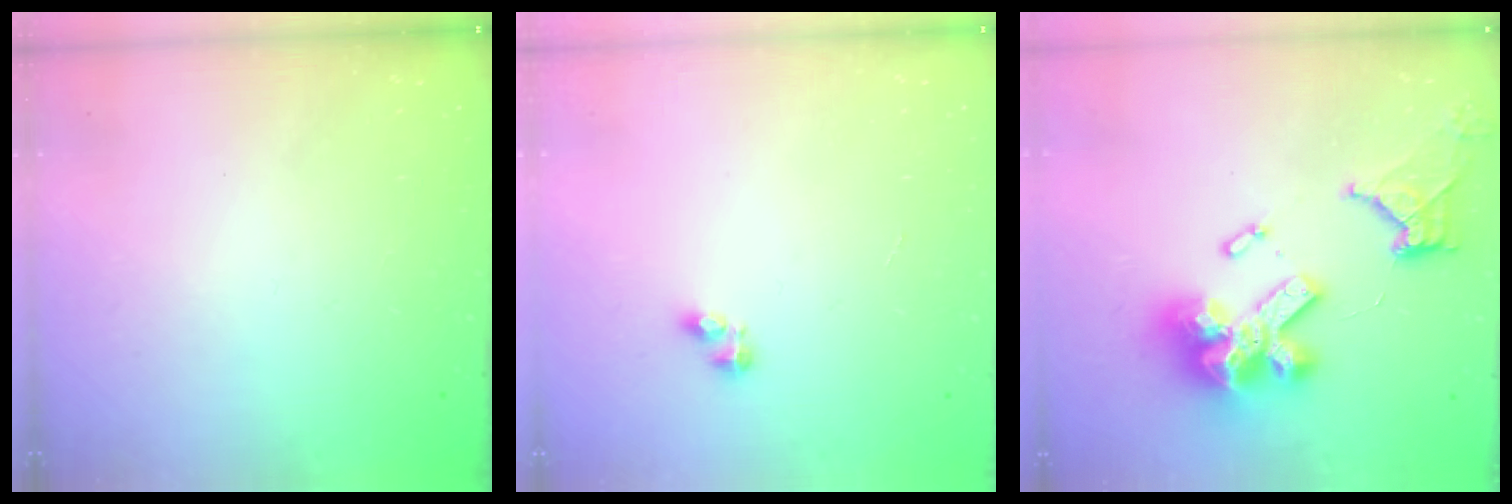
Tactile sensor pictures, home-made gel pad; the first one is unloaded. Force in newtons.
{"total": 2.5, "press": 2.5, "slide": 0.3}
{"total": 19.6, "press": 18.8, "slide": 5.5}